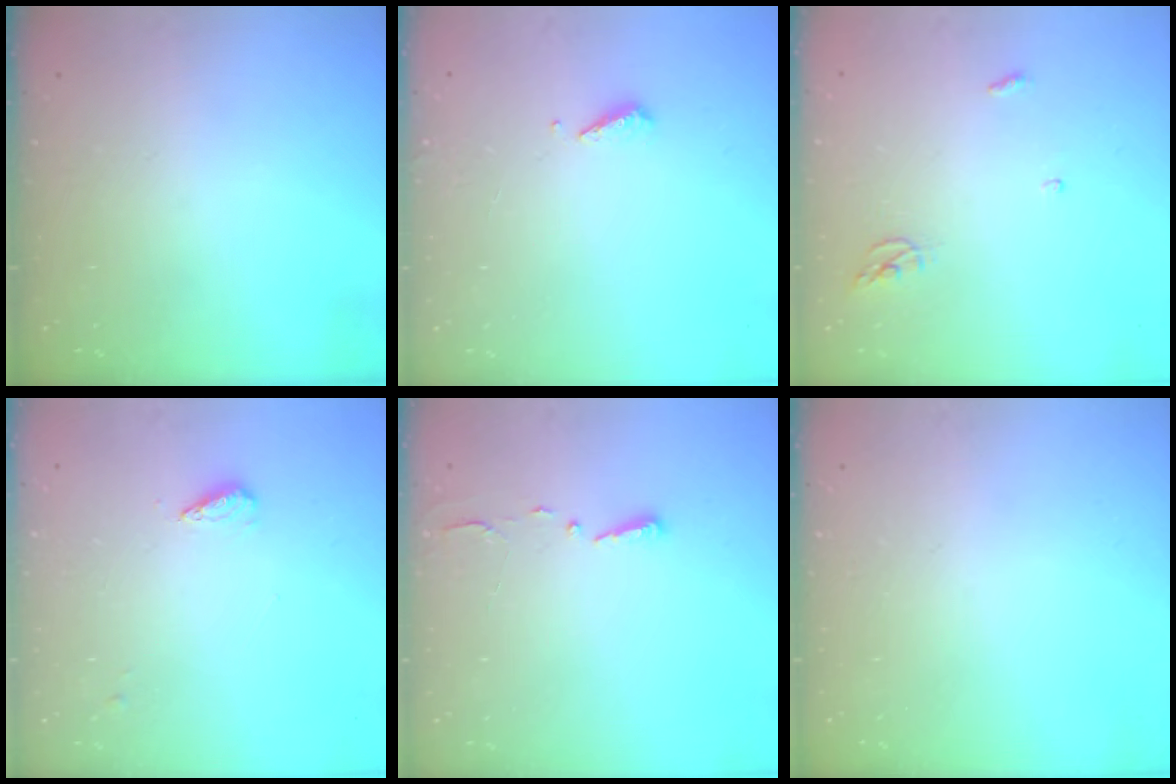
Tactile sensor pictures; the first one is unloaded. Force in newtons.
{"total": 4.0, "press": 3.9, "slide": 0.3}
{"total": 3.6, "press": 3.6, "slide": 0.3}
{"total": 3.9, "press": 3.8, "slide": 0.4}
{"total": 2.7, "press": 2.7, "slide": 0.4}
{"total": 0.0}